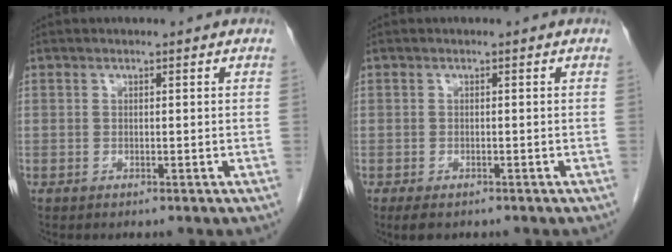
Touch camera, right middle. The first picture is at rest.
{"total": 2.4, "force": [-1.7, 1.0, 1.4], "torque": [-0.025, -0.004, -0.022]}